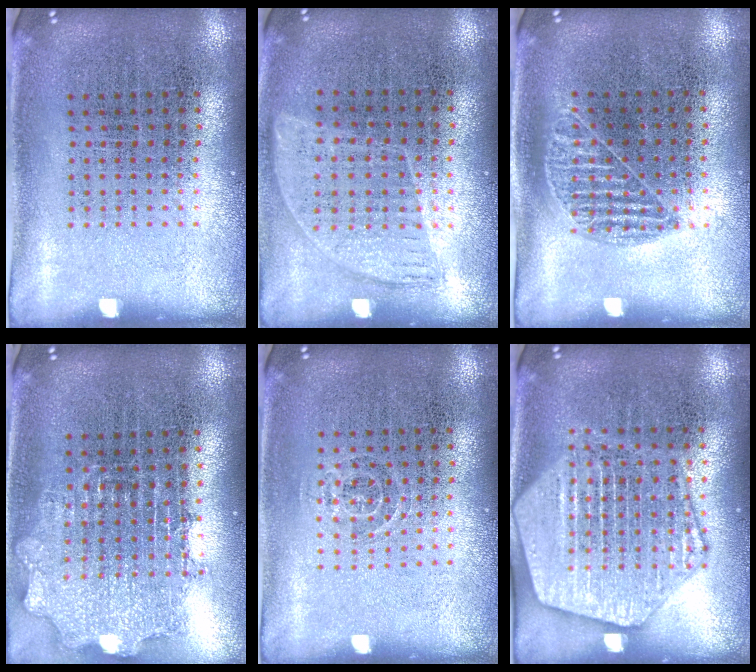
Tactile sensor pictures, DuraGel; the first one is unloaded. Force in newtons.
{"total": 0.9, "press": 0.8, "slide": 0.5}
{"total": 1.0, "press": 0.8, "slide": 0.5}
{"total": 1.9, "press": 1.5, "slide": 1.1}
{"total": 0.8, "press": 0.5, "slide": 0.6}
{"total": 3.3, "press": 3.3, "slide": 0.3}